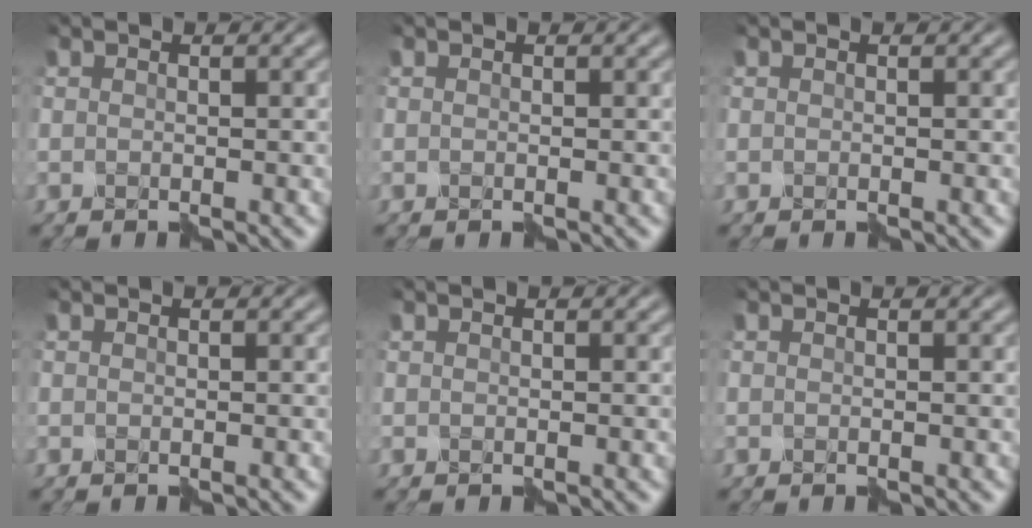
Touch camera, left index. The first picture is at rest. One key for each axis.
{"total": 0.0}
{"total": 0.0}
{"total": 0.0}
{"total": 0.0}
{"total": 0.0}